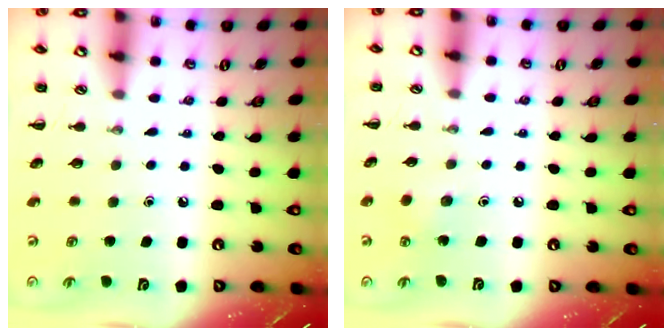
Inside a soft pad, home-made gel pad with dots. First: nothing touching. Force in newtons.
{"total": 4.4, "press": 4.2, "slide": 1.3}